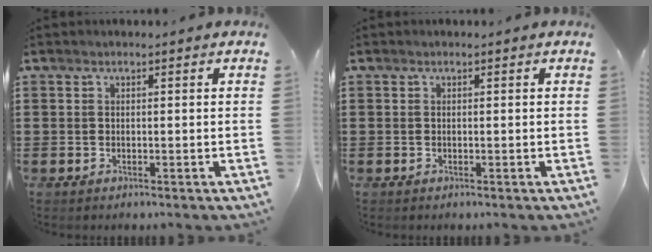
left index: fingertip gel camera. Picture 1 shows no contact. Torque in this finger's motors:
{"motor_torque": [0.03, 0.00, -0.02, -0.01]}